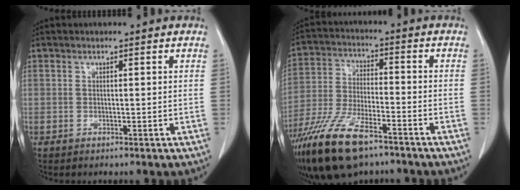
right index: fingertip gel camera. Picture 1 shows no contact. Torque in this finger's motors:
{"motor_torque": [1.02, -1.11, 0.71, 0.21]}